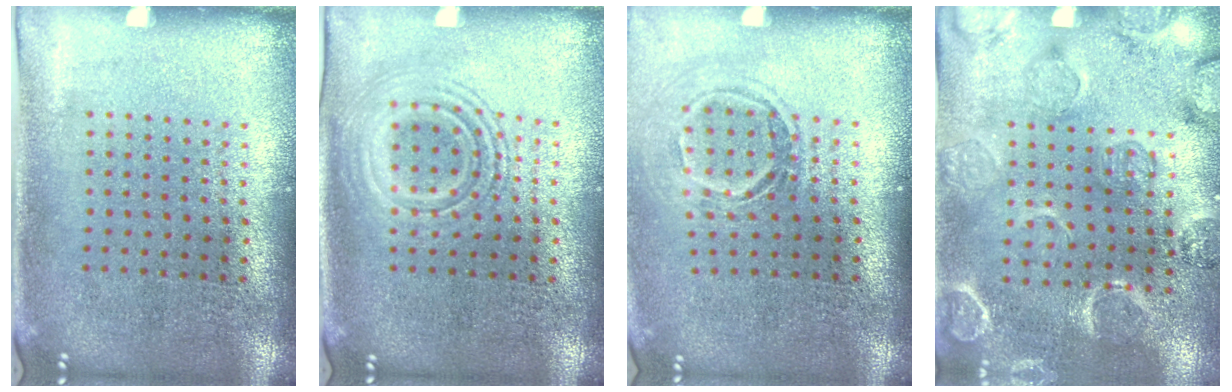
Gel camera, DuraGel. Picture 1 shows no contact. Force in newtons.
{"total": 2.5, "press": 2.5, "slide": 0.4}
{"total": 1.5, "press": 1.1, "slide": 1.0}
{"total": 2.4, "press": 2.2, "slide": 0.9}